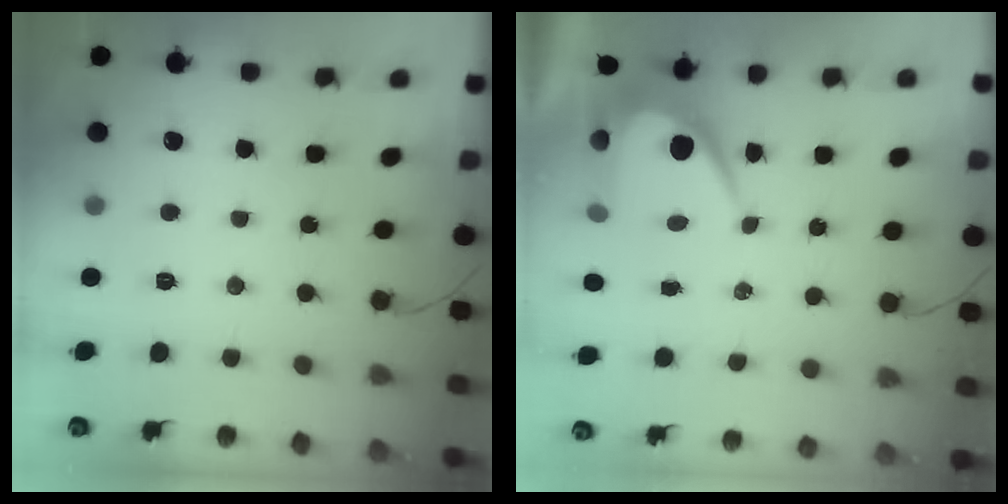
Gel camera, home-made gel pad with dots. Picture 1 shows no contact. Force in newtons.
{"total": 9.4, "press": 9.4, "slide": 0.7}